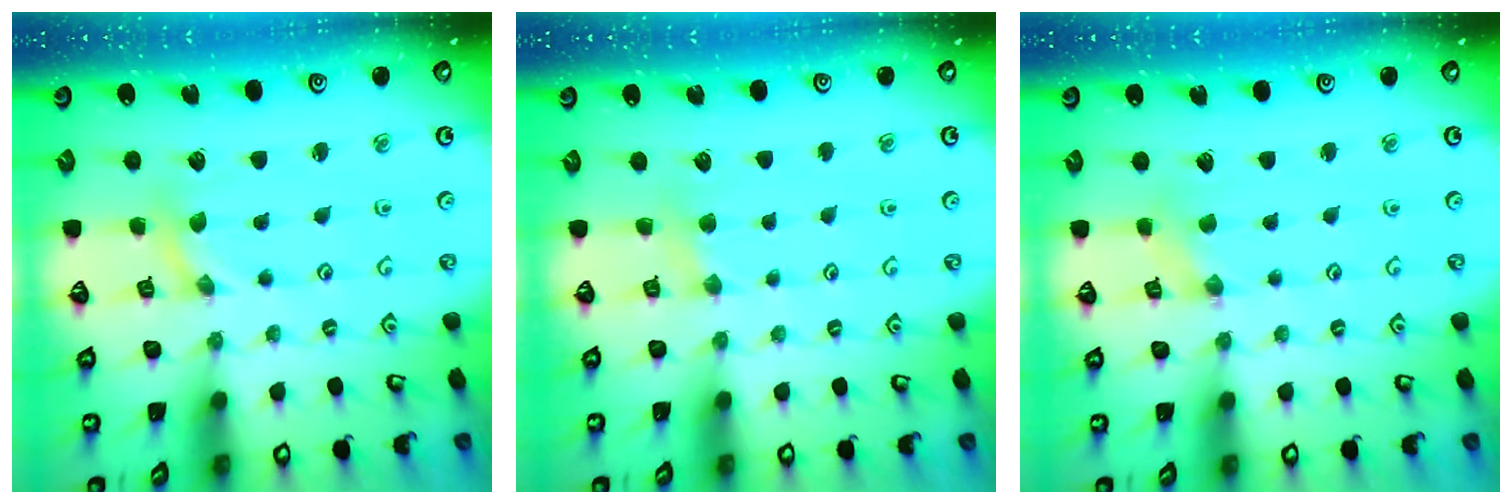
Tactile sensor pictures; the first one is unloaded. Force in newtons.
{"total": 3.7, "press": 3.6, "slide": 0.6}
{"total": 1.1, "press": 1.1, "slide": 0.2}